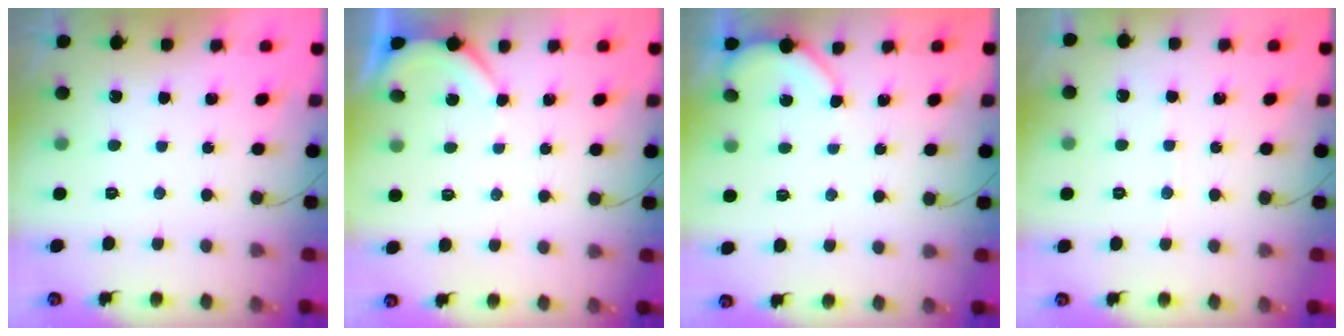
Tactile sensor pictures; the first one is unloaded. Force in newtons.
{"total": 3.5, "press": 3.5, "slide": 0.5}
{"total": 3.5, "press": 3.5, "slide": 0.4}
{"total": 4.4, "press": 4.4, "slide": 0.4}